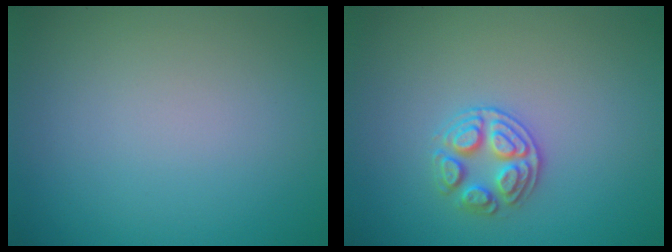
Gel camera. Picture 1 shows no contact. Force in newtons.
{"total": 2.8, "press": 2.7, "slide": 0.7}